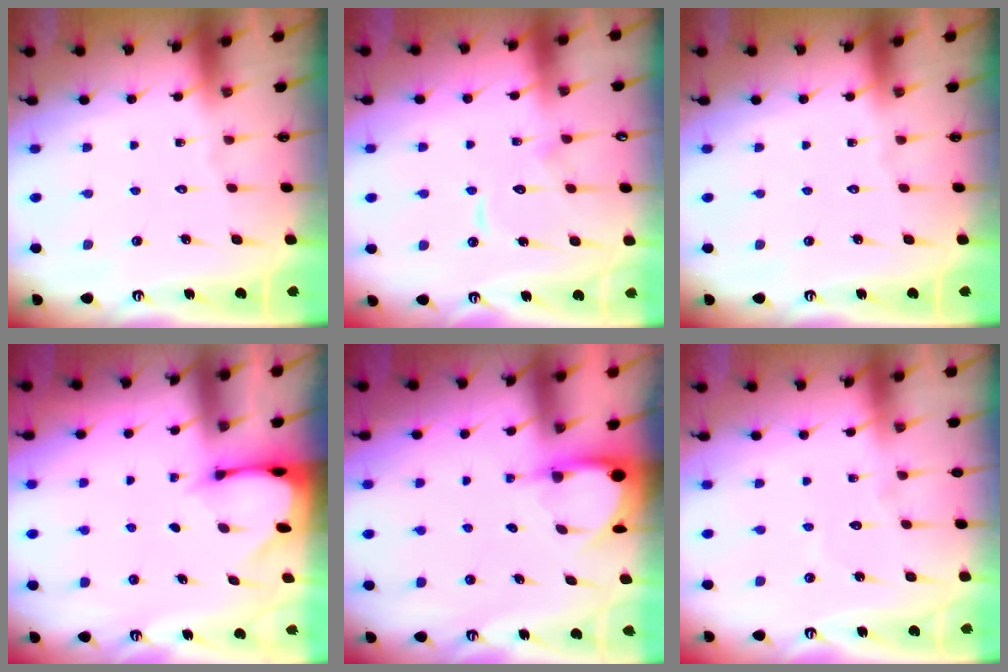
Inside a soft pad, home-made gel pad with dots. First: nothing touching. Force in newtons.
{"total": 9.0, "press": 9.0, "slide": 0.7}
{"total": 0.0}
{"total": 2.0, "press": 2.0, "slide": 0.1}
{"total": 3.6, "press": 3.6, "slide": 0.3}
{"total": 2.5, "press": 2.5, "slide": 0.2}